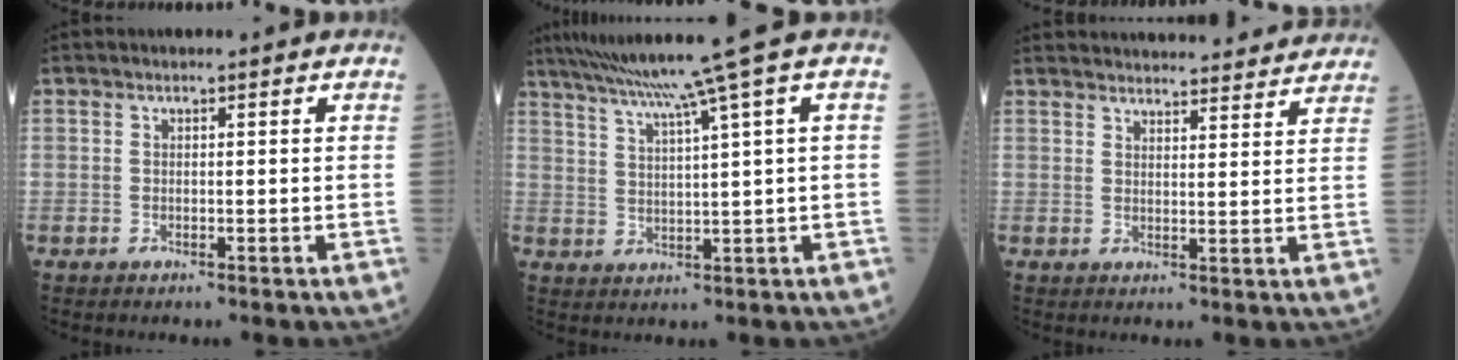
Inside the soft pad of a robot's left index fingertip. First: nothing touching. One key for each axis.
{"total": 10.5, "fx": 7.4, "fy": -2.7, "fz": 6.9, "tx": -0.114, "ty": 0.006, "tz": 0.117}
{"total": 21.4, "fx": 20.5, "fy": 3.6, "fz": 5.0, "tx": -0.069, "ty": 0.011, "tz": 0.257}